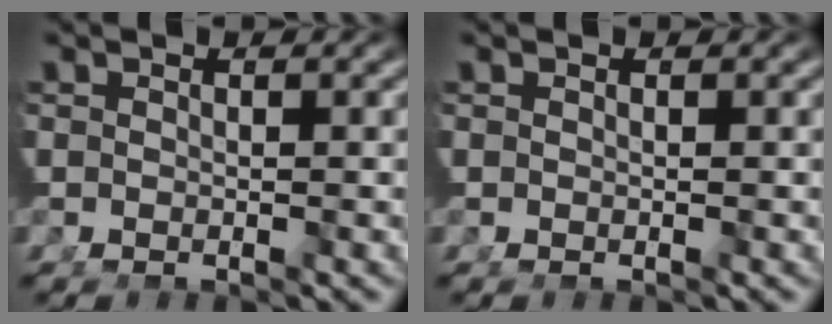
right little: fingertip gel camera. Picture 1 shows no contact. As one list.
[{"total": 0.0}]